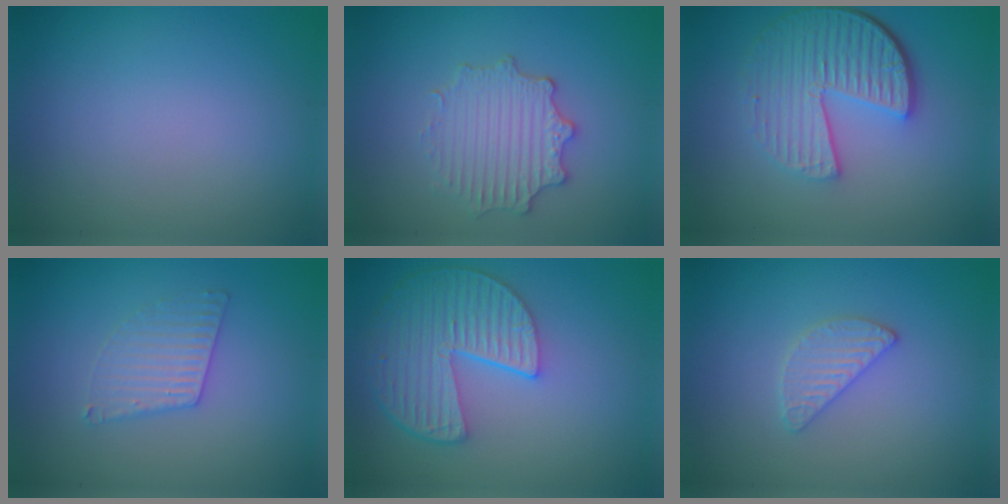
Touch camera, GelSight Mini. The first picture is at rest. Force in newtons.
{"total": 3.4, "press": 3.1, "slide": 1.2}
{"total": 6.3, "press": 4.5, "slide": 4.4}
{"total": 2.5, "press": 2.5, "slide": 0.2}
{"total": 5.9, "press": 4.6, "slide": 3.7}
{"total": 2.0, "press": 2.0, "slide": 0.2}